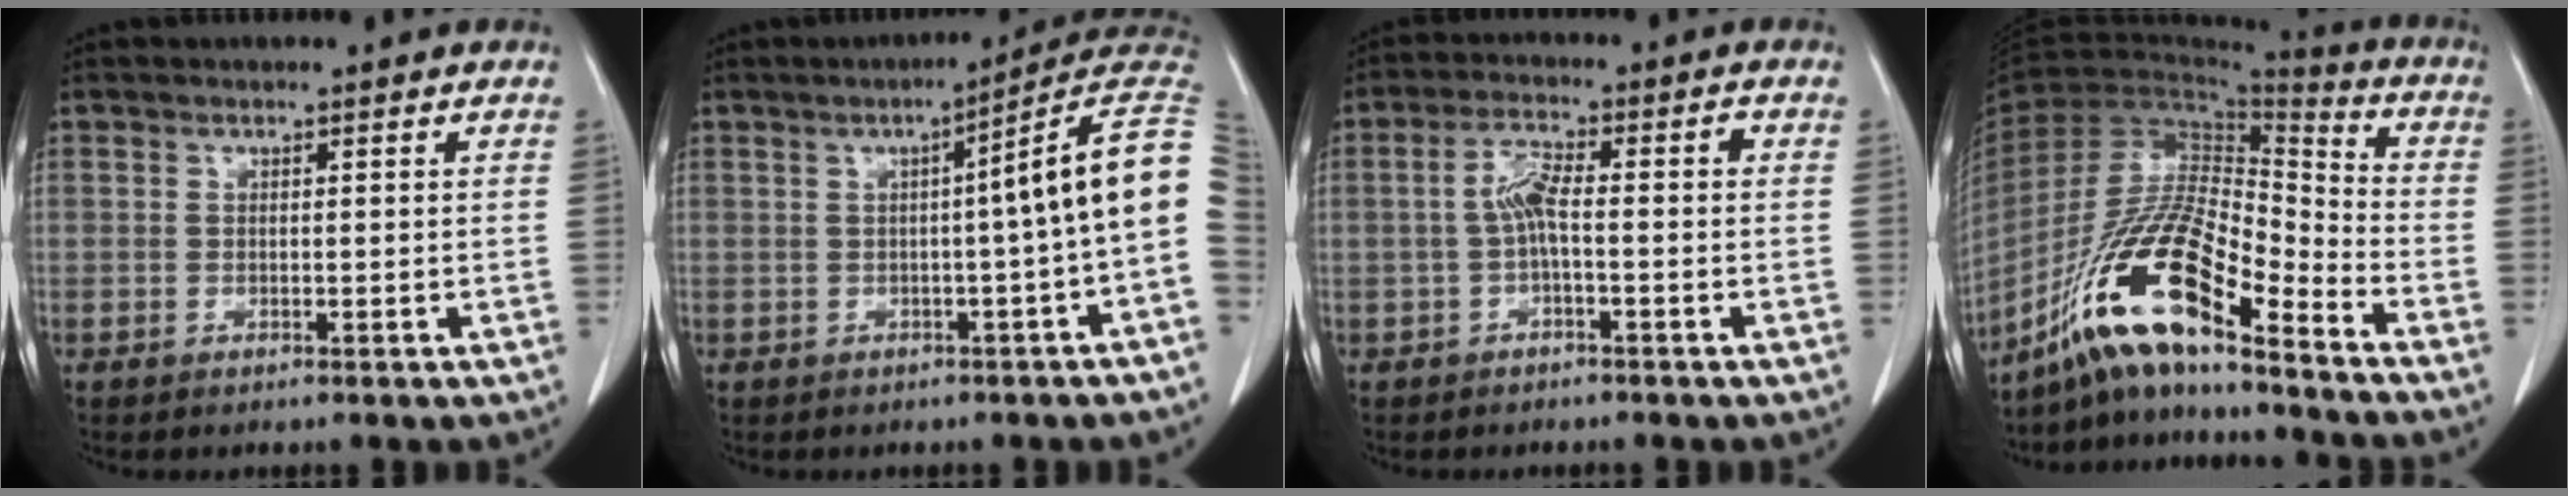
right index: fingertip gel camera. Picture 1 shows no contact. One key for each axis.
{"total": 9.5, "fx": 0.5, "fy": -1.4, "fz": 9.4, "tx": -0.105, "ty": 0.030, "tz": -0.002}
{"total": 4.9, "fx": -0.5, "fy": 1.2, "fz": 4.7, "tx": -0.097, "ty": 0.021, "tz": -0.010}
{"total": 16.3, "fx": -11.5, "fy": 2.4, "fz": 11.2, "tx": -0.211, "ty": 0.005, "tz": -0.209}